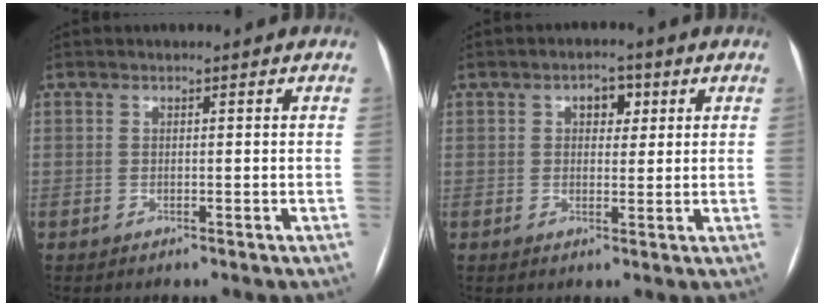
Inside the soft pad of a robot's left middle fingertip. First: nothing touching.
{"total": 3.4, "force": [1.3, 2.0, 2.3], "torque": [-0.033, 0.012, 0.019]}